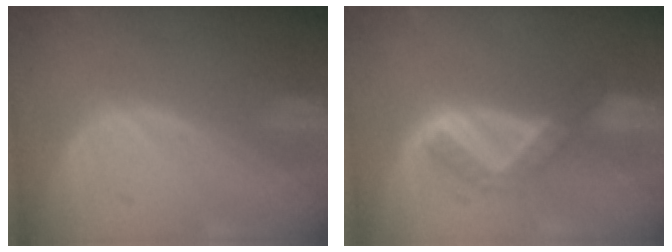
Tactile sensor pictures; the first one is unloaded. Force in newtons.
{"total": 5.2, "press": 4.5, "slide": 2.6}